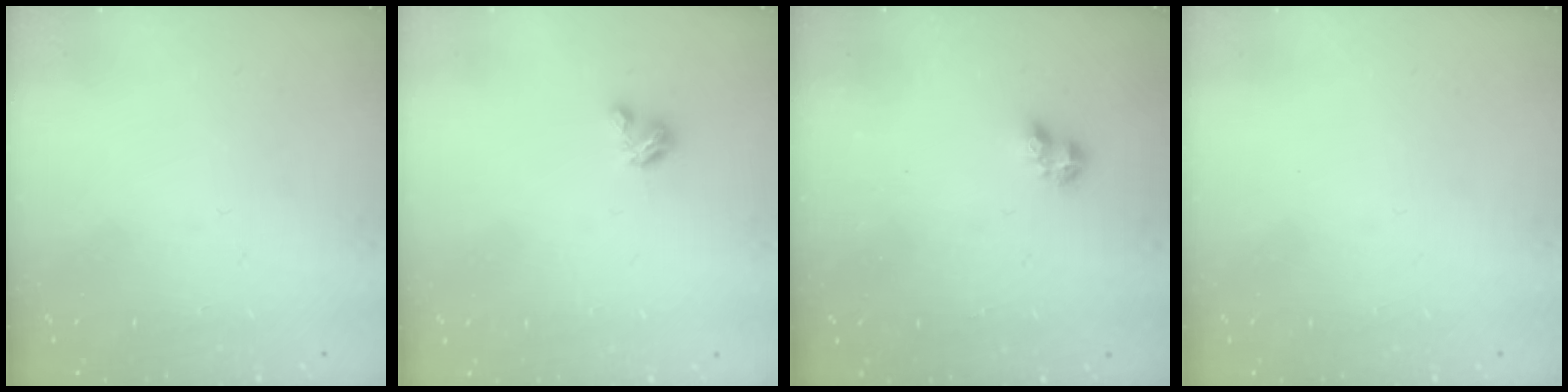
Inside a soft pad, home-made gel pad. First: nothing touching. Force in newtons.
{"total": 2.9, "press": 2.9, "slide": 0.3}
{"total": 2.3, "press": 2.2, "slide": 0.6}
{"total": 0.0}